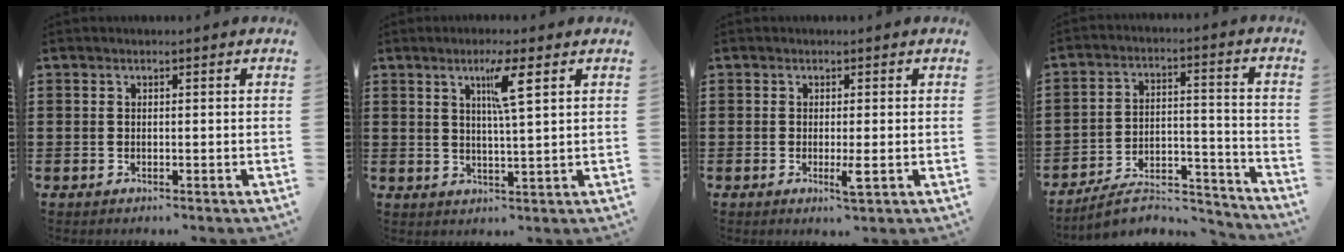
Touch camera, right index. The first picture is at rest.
{"total": 5.4, "force": [2.6, 0.0, 4.8], "torque": [-0.086, -0.006, 0.036]}
{"total": 2.6, "force": [-0.6, 0.1, 2.5], "torque": [-0.052, -0.010, -0.012]}
{"total": 7.4, "force": [-6.2, 2.1, 3.4], "torque": [-0.060, 0.010, -0.118]}